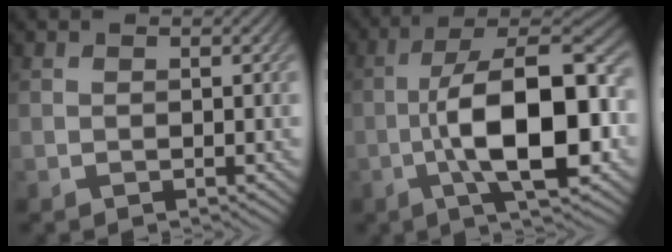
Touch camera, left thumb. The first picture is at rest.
{"total": 14.8, "force": [-2.7, 5.6, 13.4], "torque": [-0.220, 0.005, -0.051]}